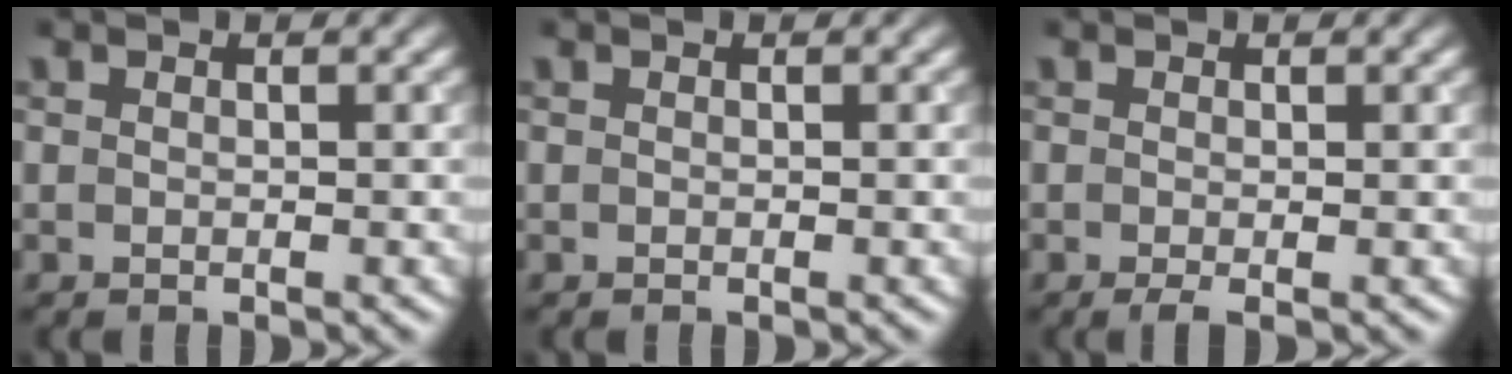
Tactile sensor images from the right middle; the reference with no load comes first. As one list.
[{"total": 0.0}, {"total": 1.2, "force": [-0.4, 0.2, 1.1], "torque": [-0.022, -0.008, -0.007]}]